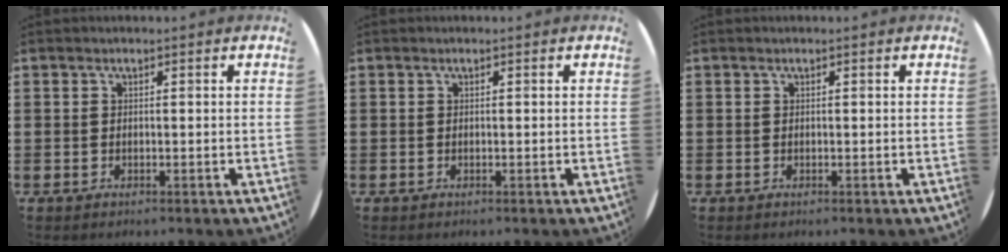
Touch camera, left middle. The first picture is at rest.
{"total": 0.0}
{"total": 0.0}